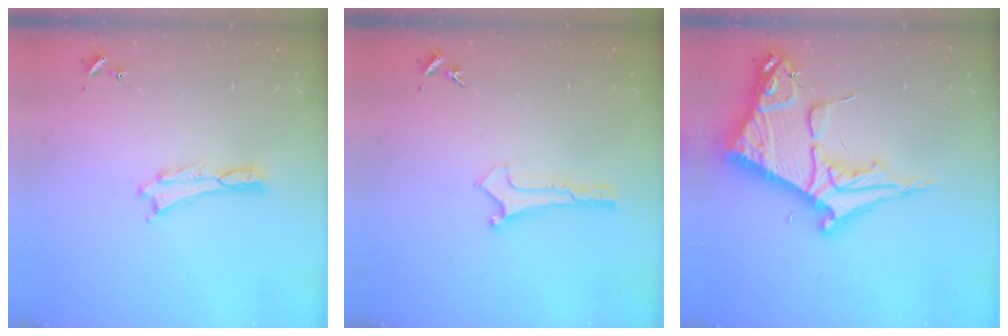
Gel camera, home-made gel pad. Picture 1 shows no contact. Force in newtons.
{"total": 0.0}
{"total": 11.3, "press": 11.2, "slide": 1.2}